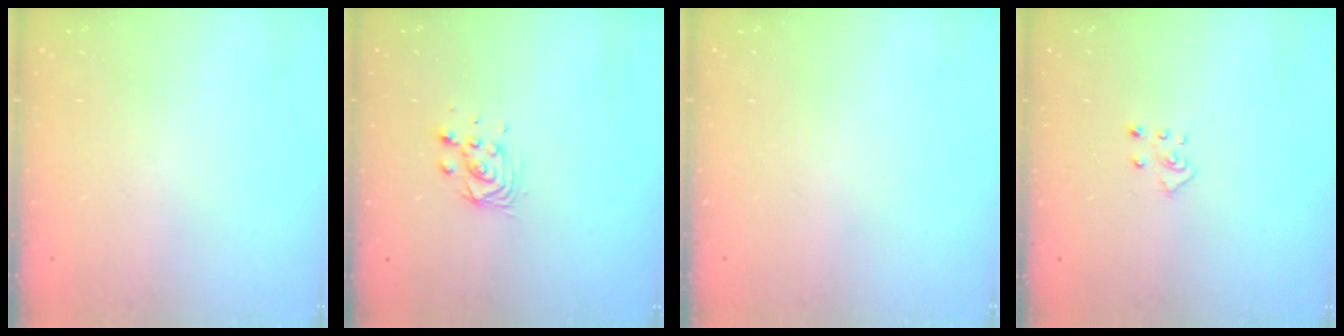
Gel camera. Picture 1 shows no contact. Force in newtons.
{"total": 4.9, "press": 4.9, "slide": 0.4}
{"total": 0.0}
{"total": 3.9, "press": 3.8, "slide": 0.3}